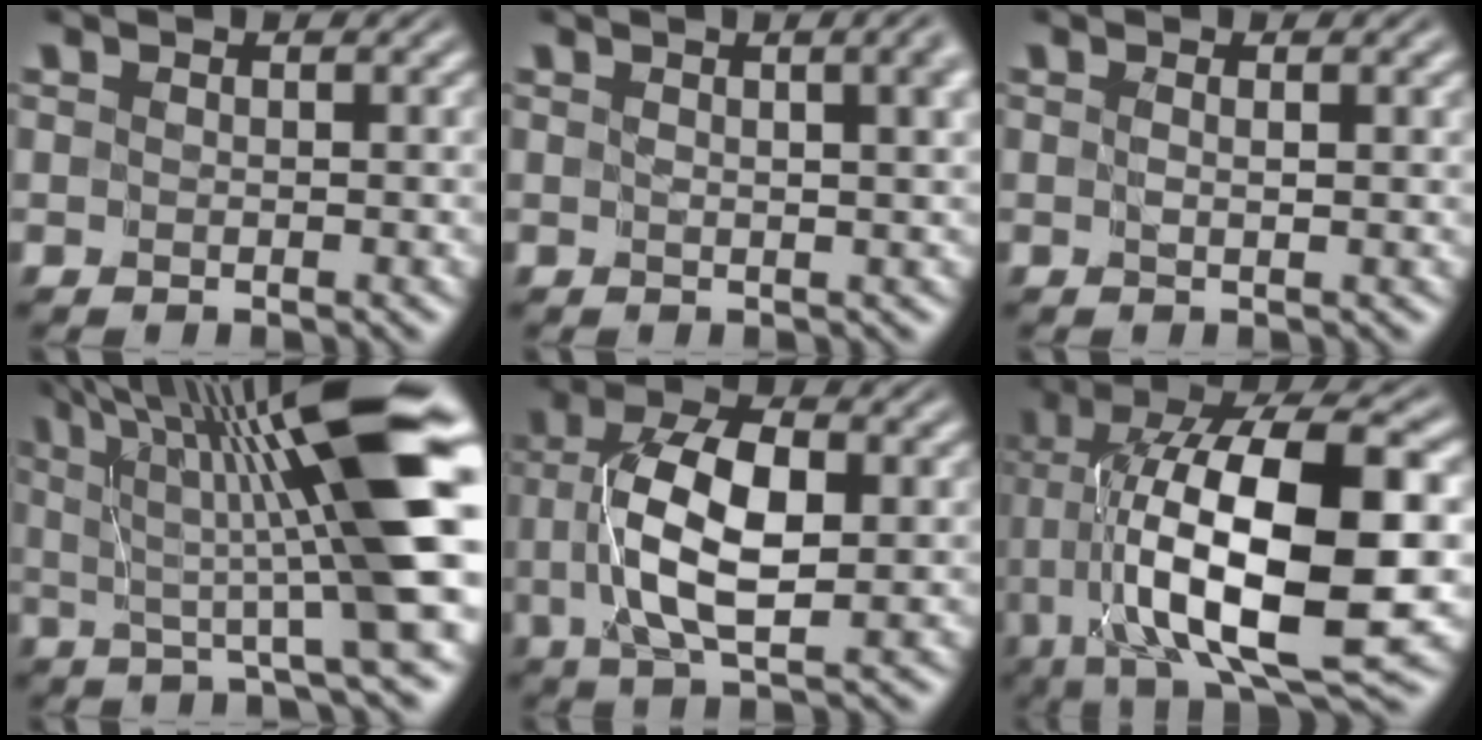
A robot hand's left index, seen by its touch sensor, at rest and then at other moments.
{"total": 4.2, "force": [1.3, 1.5, 3.7], "torque": [-0.017, 0.016, 0.003]}
{"total": 0.6, "force": [0.1, -0.3, 0.5], "torque": [-0.009, -0.002, 0.002]}
{"total": 12.6, "force": [2.8, 1.3, 12.2], "torque": [-0.161, 0.010, 0.042]}
{"total": 7.4, "force": [0.0, 3.0, 6.8], "torque": [-0.129, 0.011, -0.003]}
{"total": 15.2, "force": [-1.5, 5.1, 14.2], "torque": [-0.235, 0.022, -0.024]}